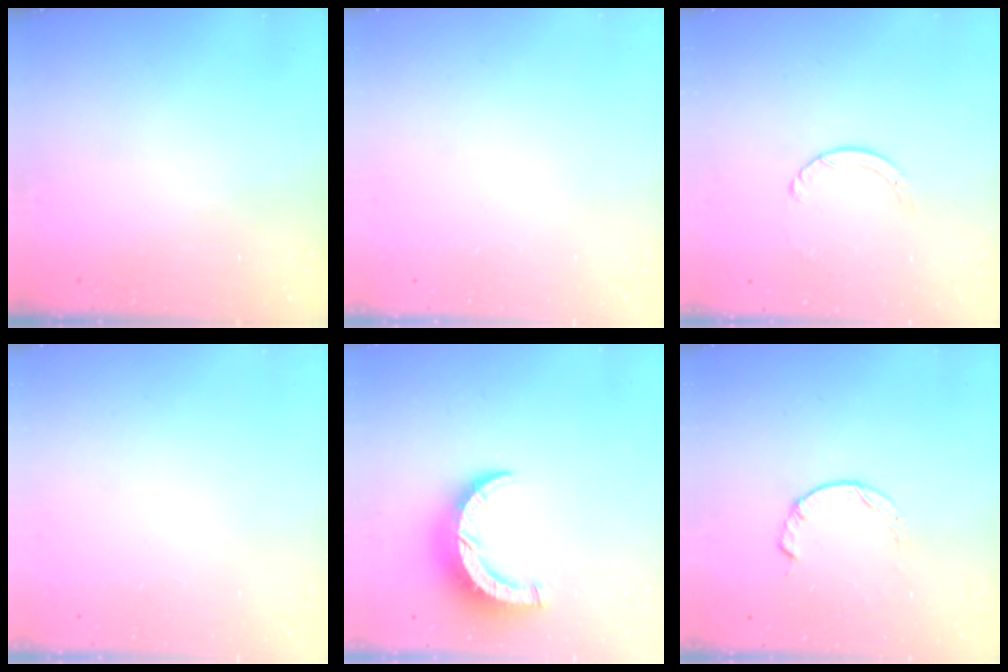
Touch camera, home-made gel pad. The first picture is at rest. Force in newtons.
{"total": 0.0}
{"total": 1.3, "press": 1.2, "slide": 0.2}
{"total": 0.0}
{"total": 8.0, "press": 7.9, "slide": 0.9}
{"total": 4.0, "press": 3.9, "slide": 0.7}